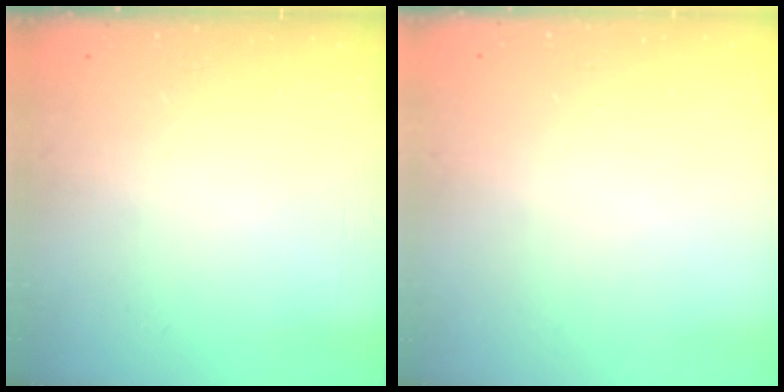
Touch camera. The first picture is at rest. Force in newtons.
{"total": 0.0}